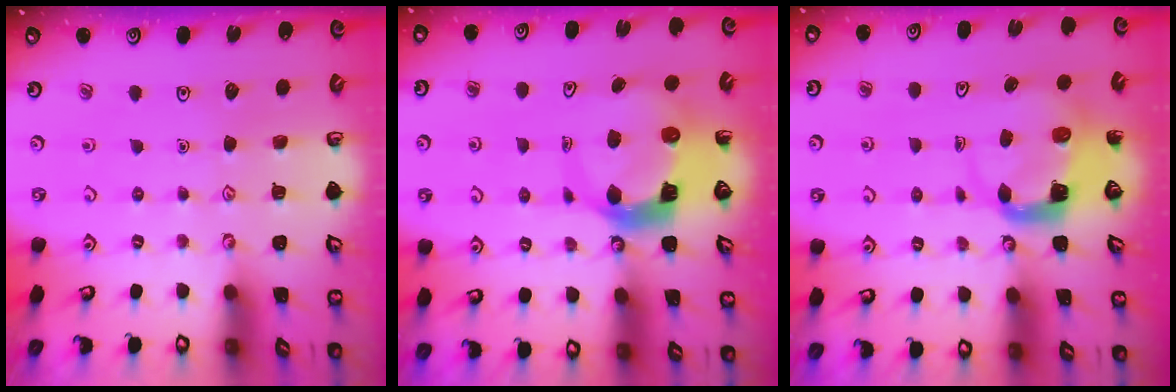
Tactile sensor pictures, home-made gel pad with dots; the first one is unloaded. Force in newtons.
{"total": 7.3, "press": 7.3, "slide": 0.9}
{"total": 4.5, "press": 4.5, "slide": 0.4}